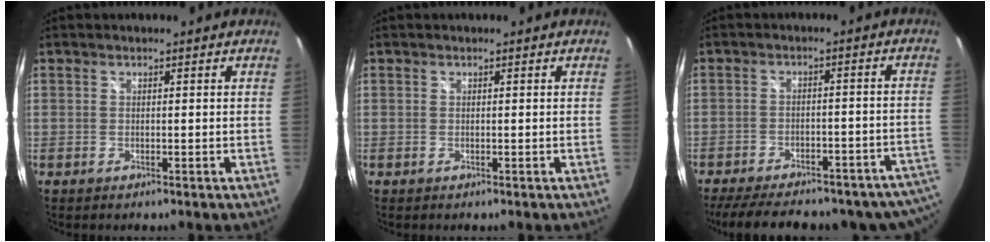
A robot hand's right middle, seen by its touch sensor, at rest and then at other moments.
{"total": 0.0}
{"total": 25.0, "force": [-20.8, 8.5, 10.9], "torque": [-0.180, -0.012, -0.251]}